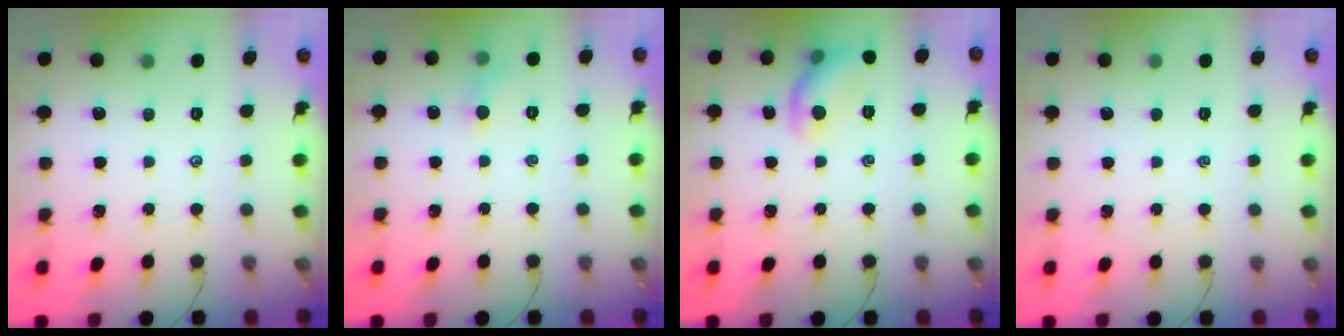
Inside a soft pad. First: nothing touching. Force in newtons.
{"total": 3.8, "press": 3.6, "slide": 1.2}
{"total": 8.4, "press": 8.3, "slide": 1.4}
{"total": 0.0}